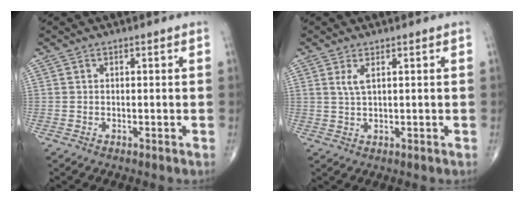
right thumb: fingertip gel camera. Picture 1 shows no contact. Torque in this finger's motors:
{"motor_torque": [-0.01, -0.05, 0.32, 0.19, 0.02]}